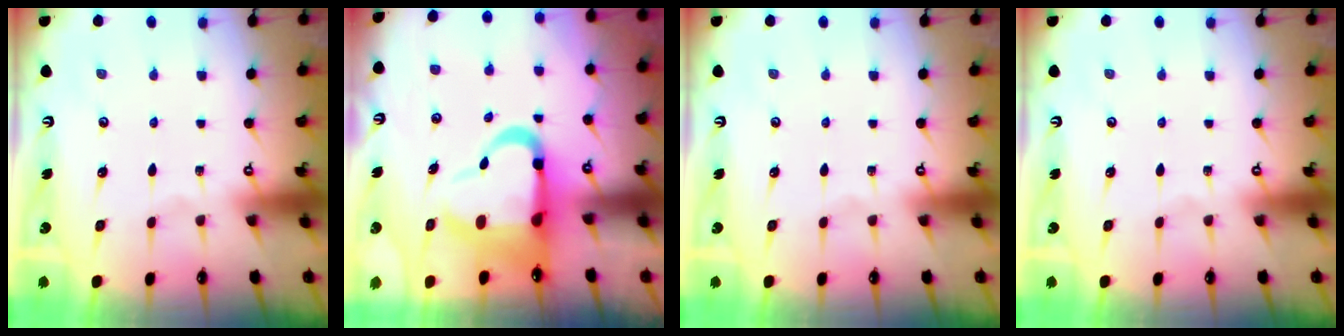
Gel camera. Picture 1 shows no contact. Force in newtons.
{"total": 14.3, "press": 14.0, "slide": 3.0}
{"total": 0.0}
{"total": 0.0}